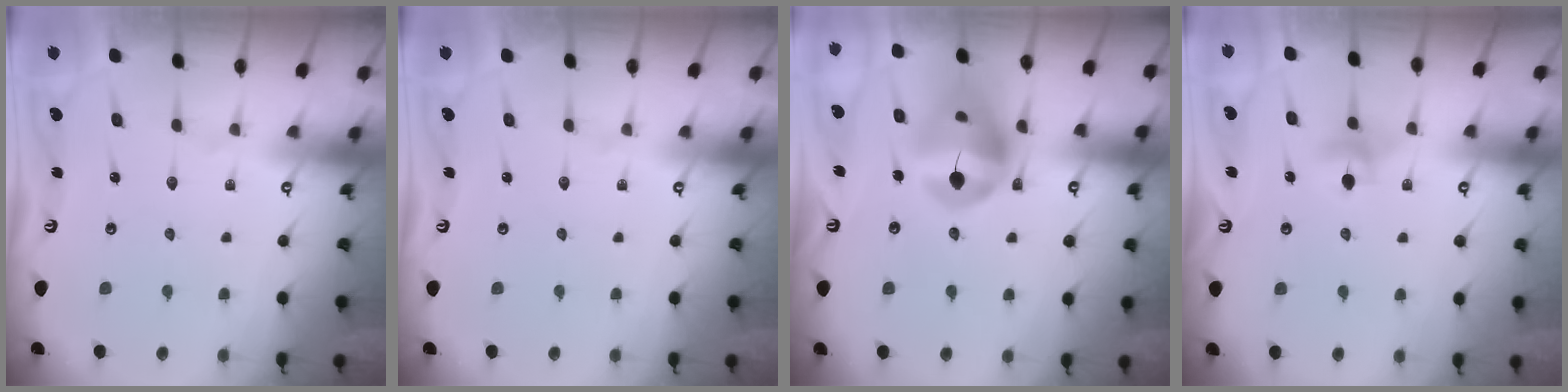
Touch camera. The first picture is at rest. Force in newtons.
{"total": 0.0}
{"total": 15.2, "press": 15.0, "slide": 2.3}
{"total": 4.6, "press": 4.5, "slide": 0.9}